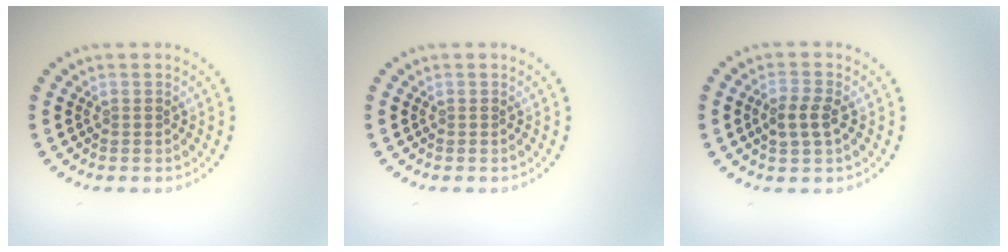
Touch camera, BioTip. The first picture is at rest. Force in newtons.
{"total": 0.0}
{"total": 2.4, "press": 2.3, "slide": 0.5}